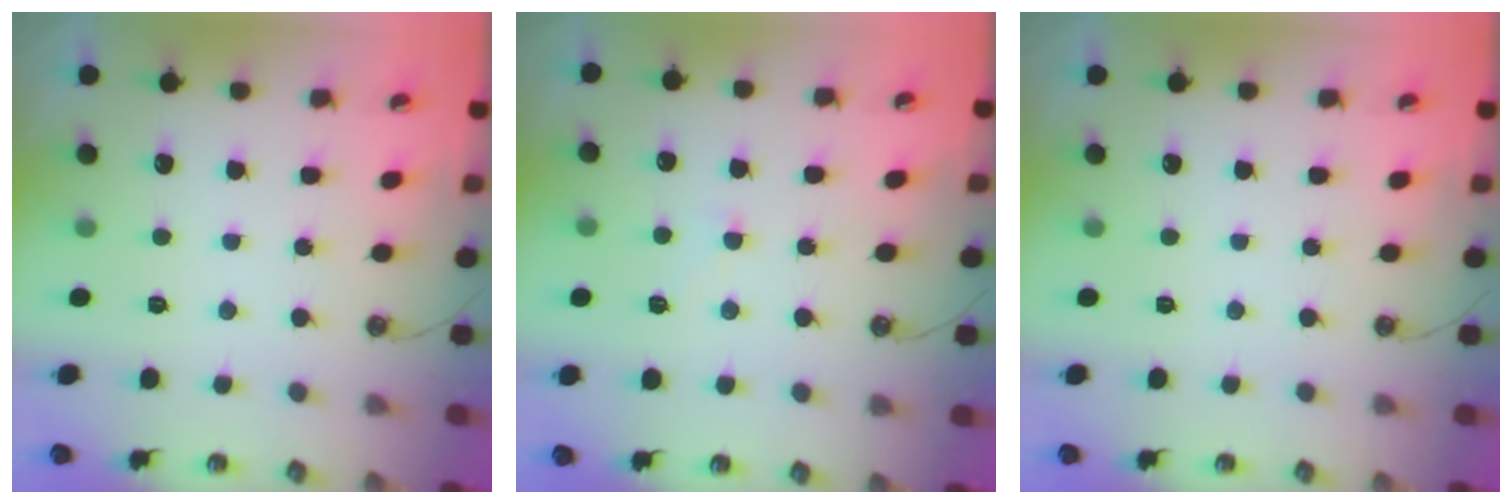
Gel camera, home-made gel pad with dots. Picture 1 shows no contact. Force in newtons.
{"total": 3.4, "press": 3.4, "slide": 0.4}
{"total": 0.0}